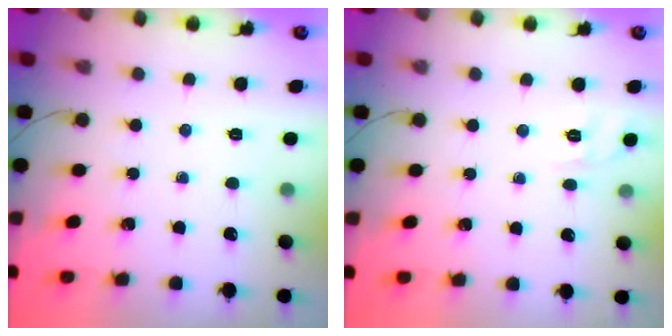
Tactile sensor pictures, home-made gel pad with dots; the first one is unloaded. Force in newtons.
{"total": 1.6, "press": 0.0, "slide": 1.6}